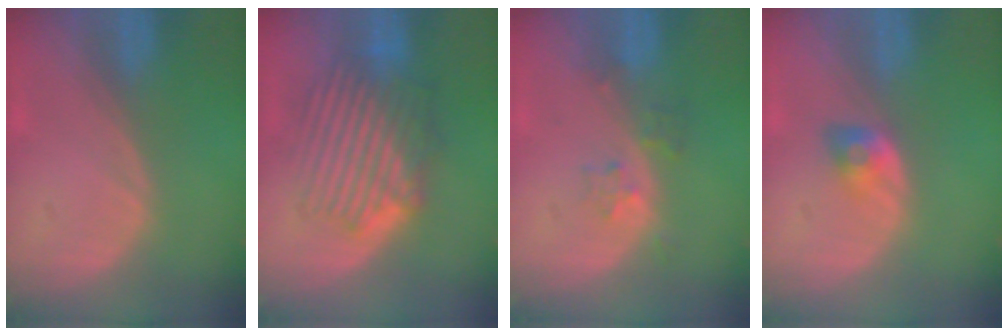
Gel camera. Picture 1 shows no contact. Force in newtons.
{"total": 8.8, "press": 8.3, "slide": 2.8}
{"total": 2.6, "press": 2.6, "slide": 0.2}
{"total": 2.9, "press": 2.5, "slide": 1.5}